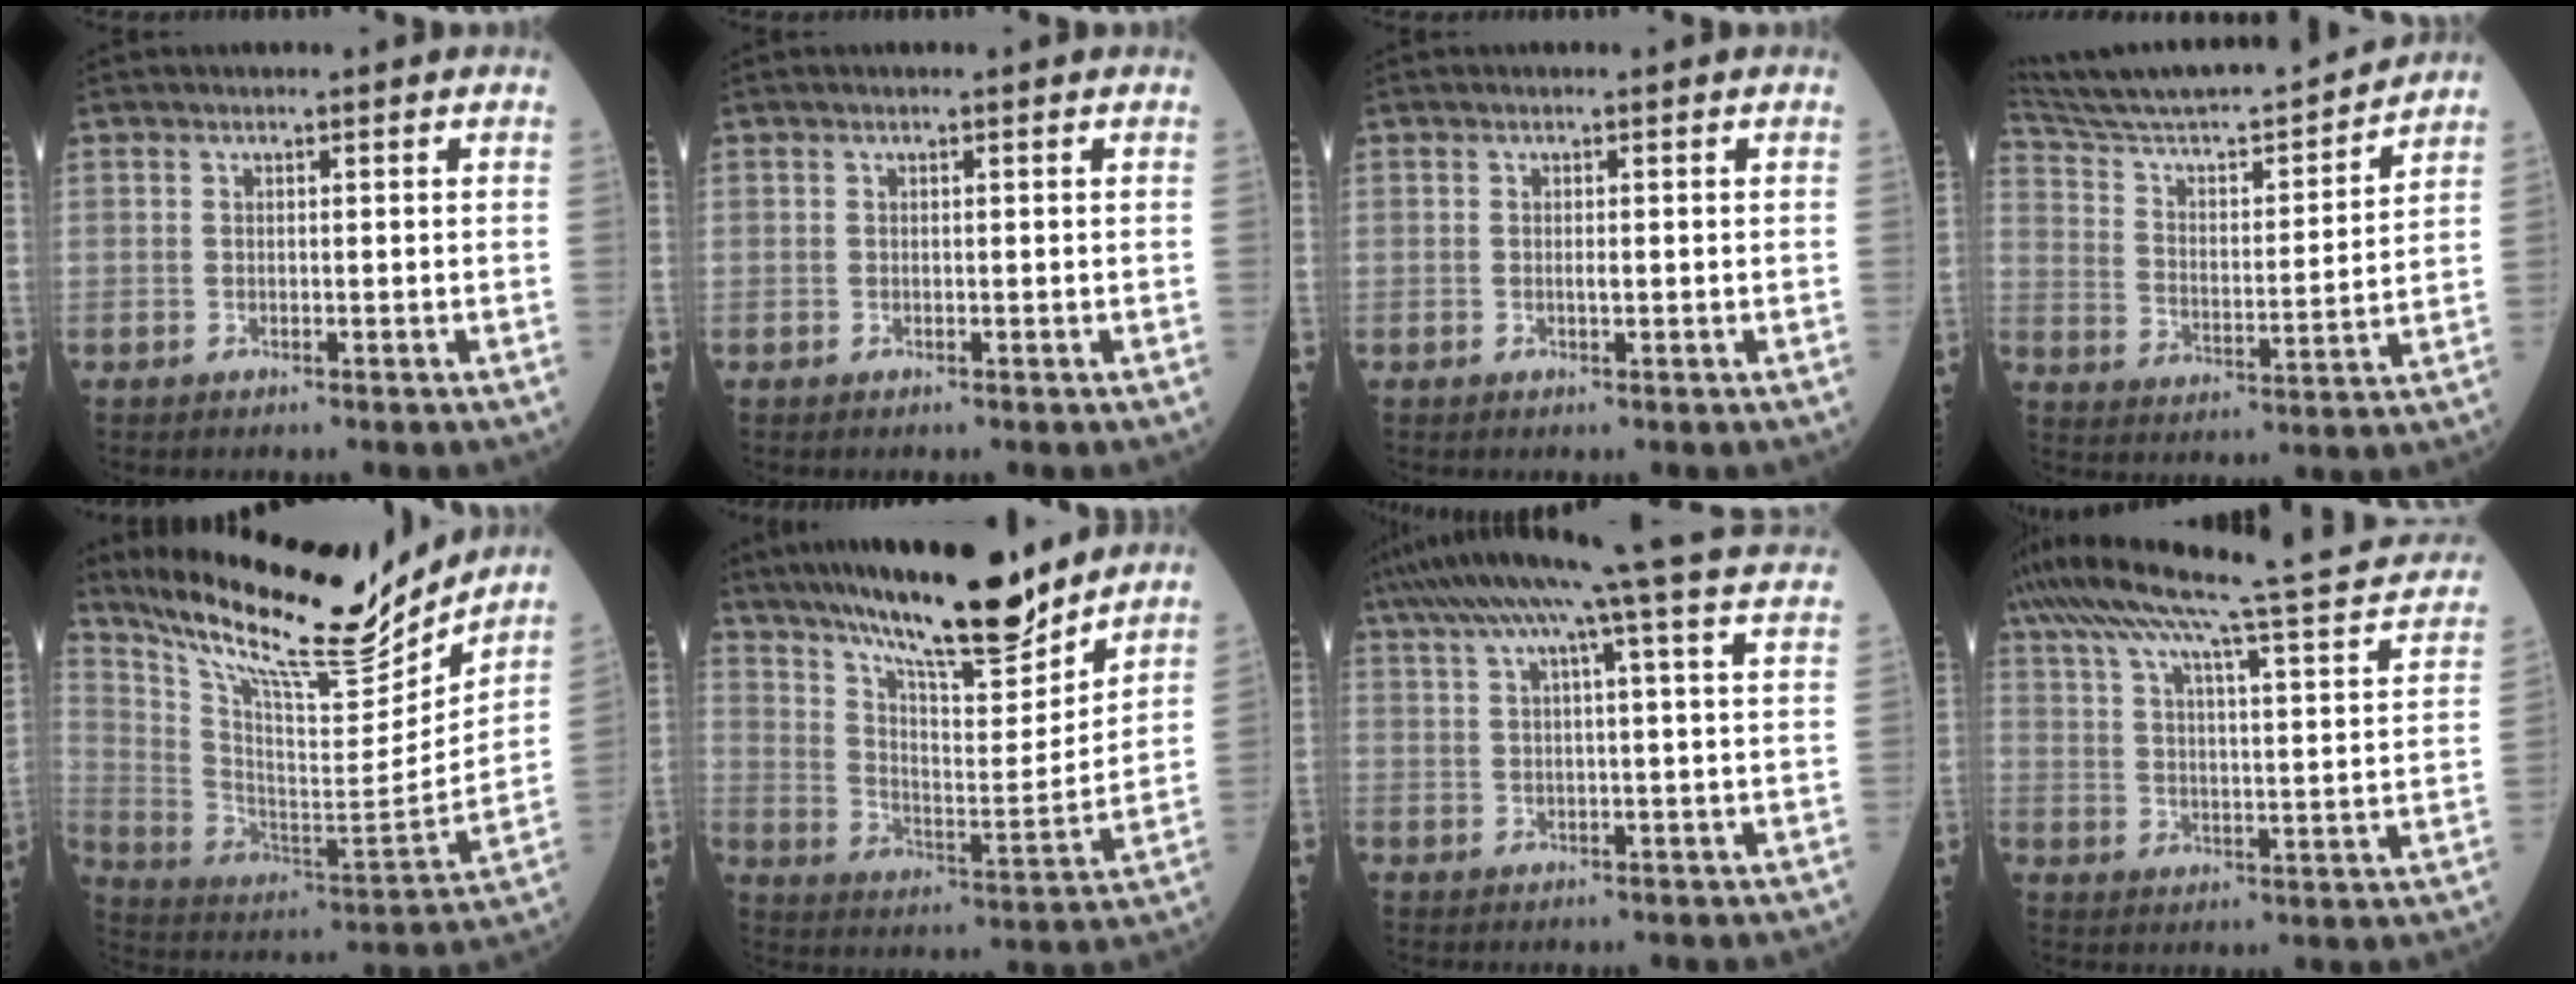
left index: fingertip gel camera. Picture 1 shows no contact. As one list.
[{"total": 0.0}, {"total": 0.5, "force": [-0.2, 0.1, 0.5], "torque": [-0.010, -0.001, -0.003]}, {"total": 21.8, "force": [20.2, 1.0, 8.2], "torque": [-0.141, -0.012, 0.312]}, {"total": 22.9, "force": [20.3, 3.3, 9.9], "torque": [-0.185, -0.042, 0.324]}, {"total": 20.2, "force": [16.6, 2.8, 11.1], "torque": [-0.184, -0.002, 0.272]}, {"total": 20.3, "force": [16.8, -2.0, 11.2], "torque": [-0.198, 0.012, 0.220]}, {"total": 26.8, "force": [23.0, 1.9, 13.6], "torque": [-0.222, -0.003, 0.301]}]